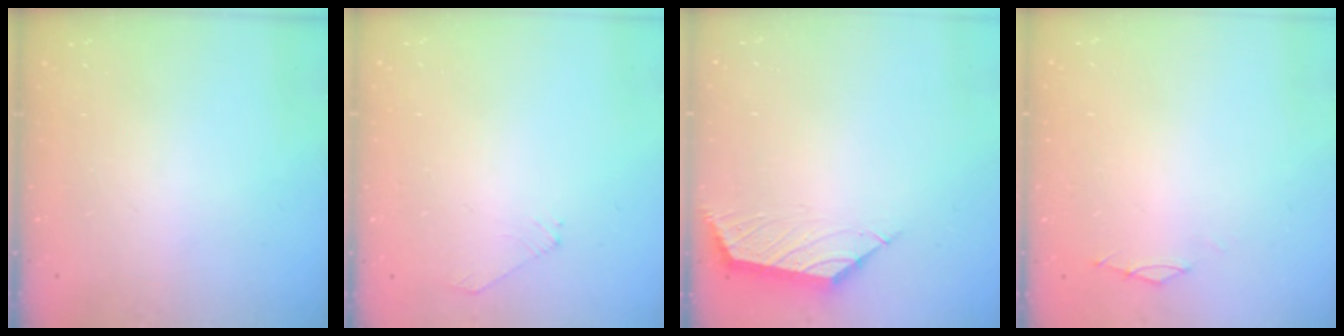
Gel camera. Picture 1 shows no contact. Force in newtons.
{"total": 0.0}
{"total": 2.6, "press": 2.5, "slide": 0.7}
{"total": 0.0}